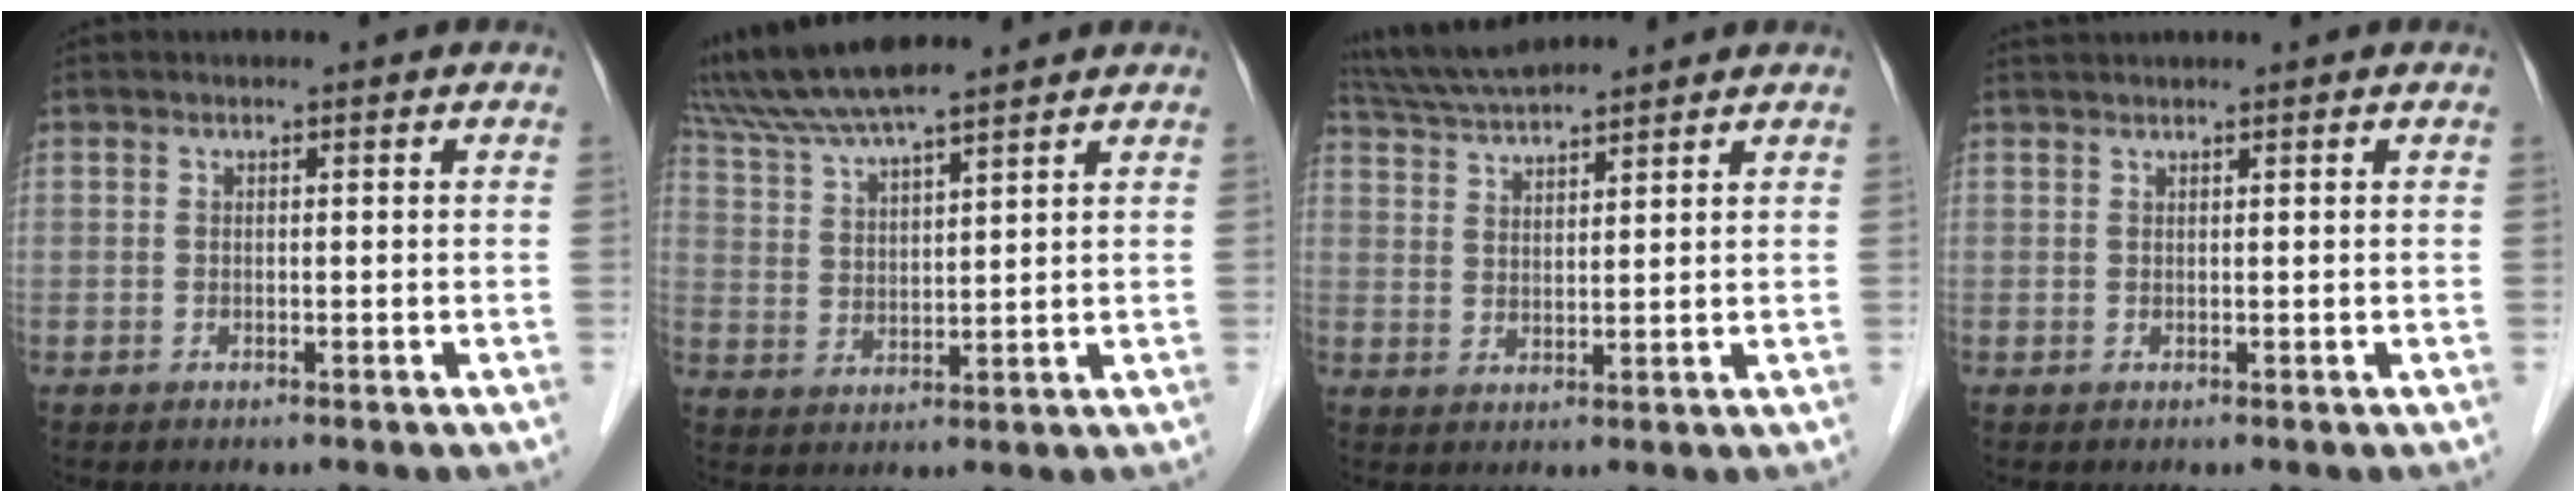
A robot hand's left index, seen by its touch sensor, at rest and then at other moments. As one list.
[{"total": 12.5, "force": [11.0, 0.5, 5.9], "torque": [-0.115, 0.031, 0.200]}, {"total": 9.1, "force": [8.5, 0.4, 3.4], "torque": [-0.070, 0.032, 0.155]}, {"total": 1.8, "force": [1.6, -0.1, 0.6], "torque": [-0.007, 0.024, 0.035]}]